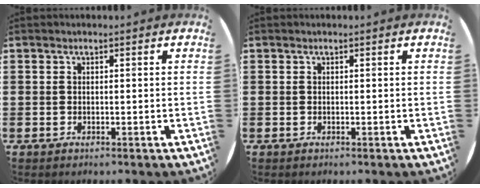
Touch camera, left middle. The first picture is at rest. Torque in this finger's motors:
{"motor_torque": [-0.15, 0.09, 0.01, -0.01]}